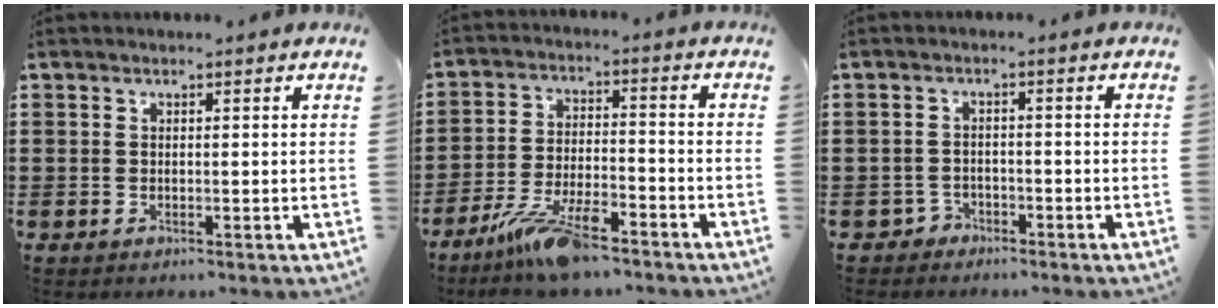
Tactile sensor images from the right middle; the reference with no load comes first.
{"total": 9.5, "force": [-7.1, 2.2, 5.8], "torque": [-0.123, 0.003, -0.136]}
{"total": 2.1, "force": [-1.9, 0.9, 0.0], "torque": [-0.010, -0.001, -0.041]}